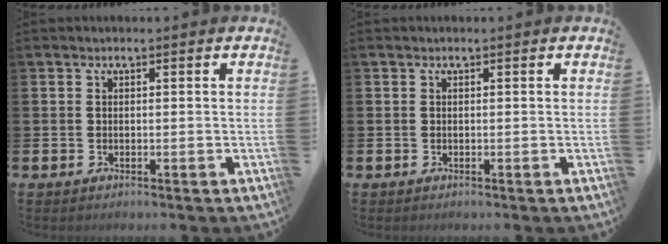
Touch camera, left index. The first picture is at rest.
{"total": 0.0}